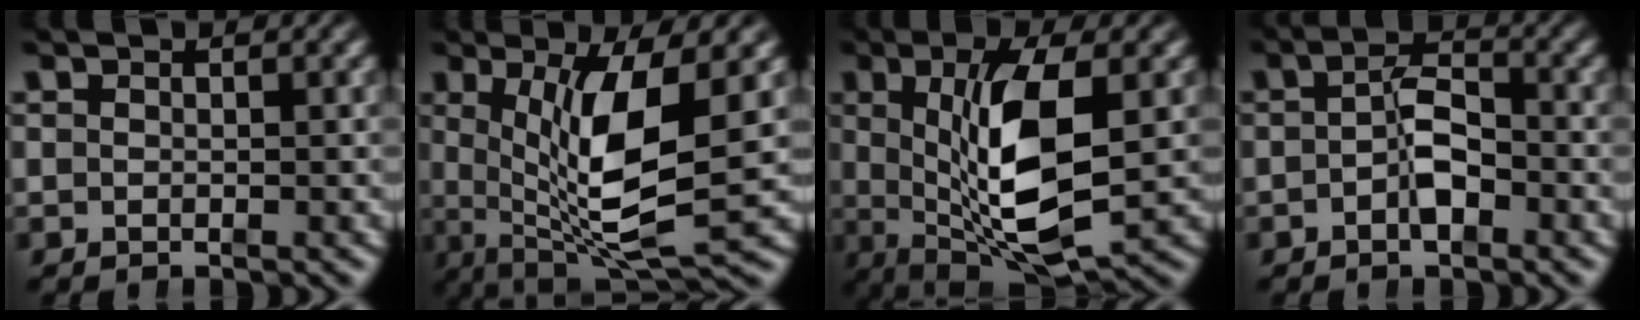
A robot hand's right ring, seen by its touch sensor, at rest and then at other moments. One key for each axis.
{"total": 9.3, "fx": 0.7, "fy": 3.5, "fz": 8.6, "tx": -0.154, "ty": -0.031, "tz": 0.032}
{"total": 10.7, "fx": 0.3, "fy": 4.7, "fz": 9.6, "tx": -0.168, "ty": -0.030, "tz": 0.029}
{"total": 3.4, "fx": -0.8, "fy": 1.8, "fz": 2.7, "tx": -0.035, "ty": -0.005, "tz": -0.017}